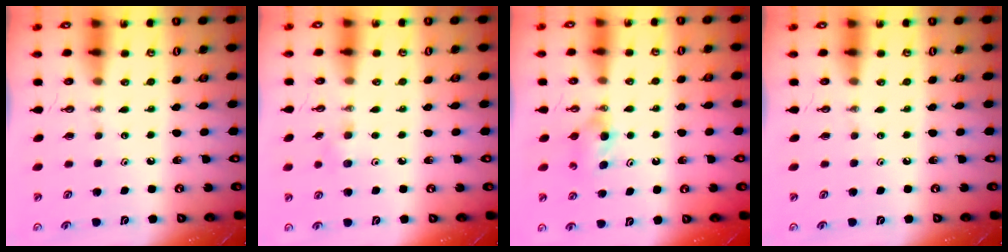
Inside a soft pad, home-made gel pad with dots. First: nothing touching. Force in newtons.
{"total": 6.7, "press": 4.3, "slide": 5.1}
{"total": 4.2, "press": 4.2, "slide": 0.7}
{"total": 0.0}